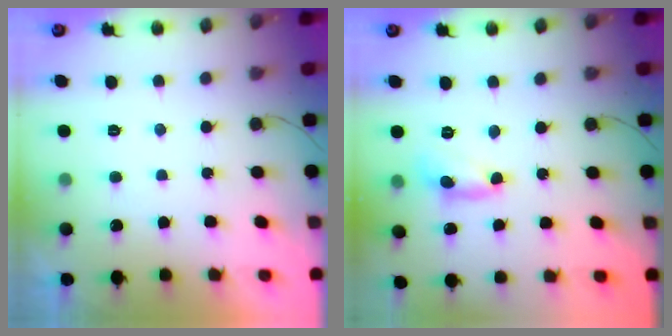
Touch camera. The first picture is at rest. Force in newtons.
{"total": 4.9, "press": 4.8, "slide": 0.4}